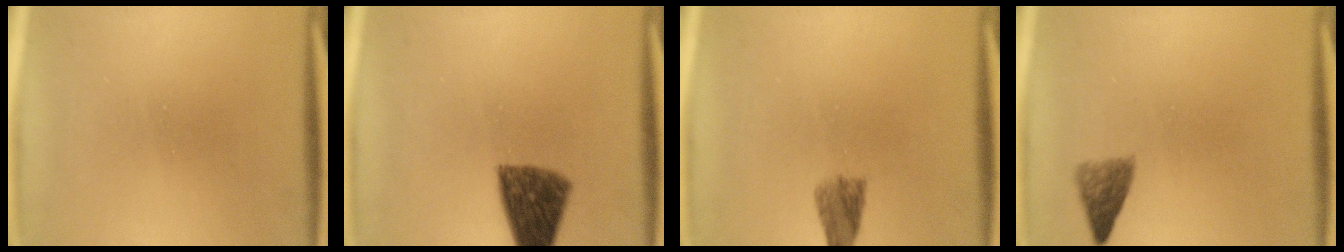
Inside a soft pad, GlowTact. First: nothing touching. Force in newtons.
{"total": 8.8}
{"total": 3.8}
{"total": 2.9}